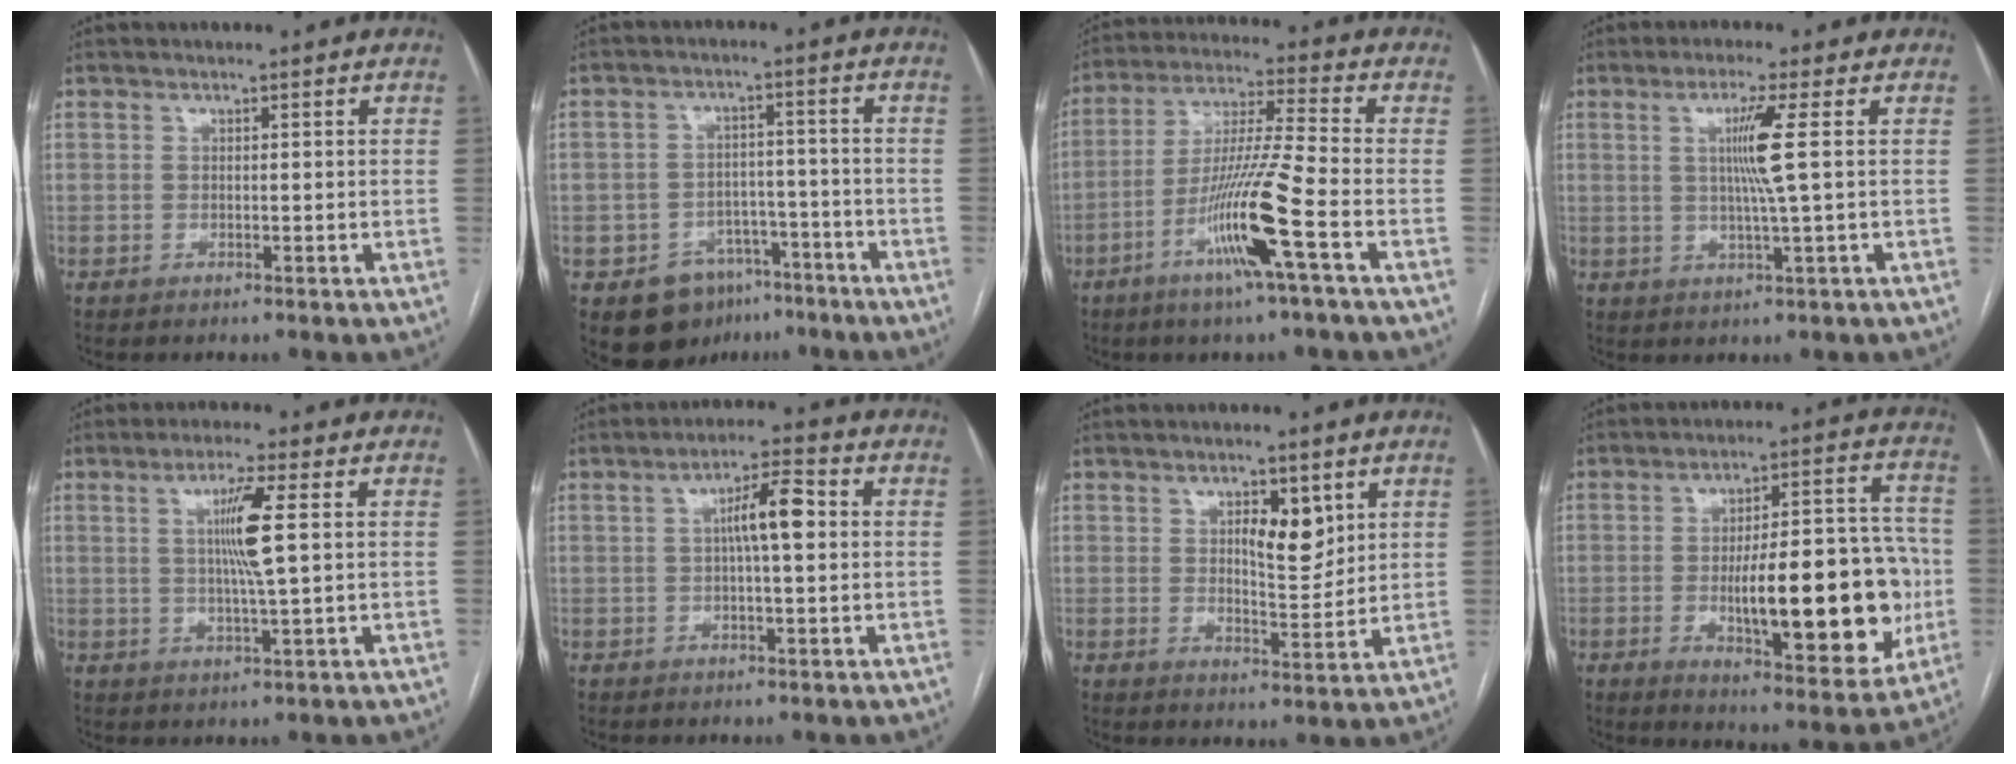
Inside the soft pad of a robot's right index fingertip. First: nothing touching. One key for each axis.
{"total": 8.3, "fx": -5.0, "fy": 6.3, "fz": 2.2, "tx": -0.026, "ty": 0.021, "tz": -0.067}
{"total": 12.8, "fx": -5.3, "fy": -1.3, "fz": 11.6, "tx": -0.230, "ty": -0.011, "tz": -0.103}
{"total": 5.7, "fx": 1.2, "fy": -1.4, "fz": 5.4, "tx": -0.106, "ty": -0.004, "tz": 0.026}
{"total": 6.7, "fx": 1.5, "fy": -0.6, "fz": 6.5, "tx": -0.124, "ty": -0.002, "tz": 0.029}
{"total": 6.4, "fx": 0.8, "fy": 1.1, "fz": 6.3, "tx": -0.108, "ty": 0.019, "tz": 0.011}
{"total": 6.0, "fx": 2.5, "fy": 2.3, "fz": 5.0, "tx": -0.077, "ty": -0.005, "tz": 0.044}
{"total": 20.5, "fx": -3.2, "fy": 5.9, "fz": 19.4, "tx": -0.269, "ty": 0.013, "tz": -0.032}